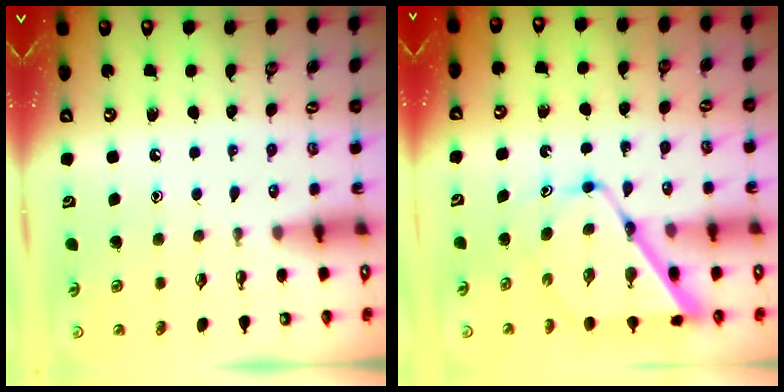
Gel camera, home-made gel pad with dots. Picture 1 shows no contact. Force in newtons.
{"total": 11.7, "press": 11.6, "slide": 0.9}